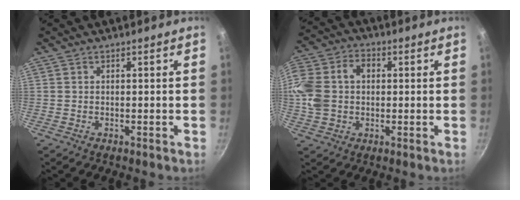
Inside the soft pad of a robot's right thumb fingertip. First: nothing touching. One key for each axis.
{"total": 14.4, "fx": 1.4, "fy": 11.0, "fz": 9.2, "tx": -0.194, "ty": 0.032, "tz": 0.017}